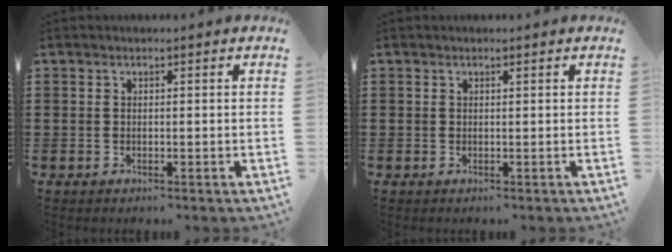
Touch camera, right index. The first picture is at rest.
{"total": 0.0}